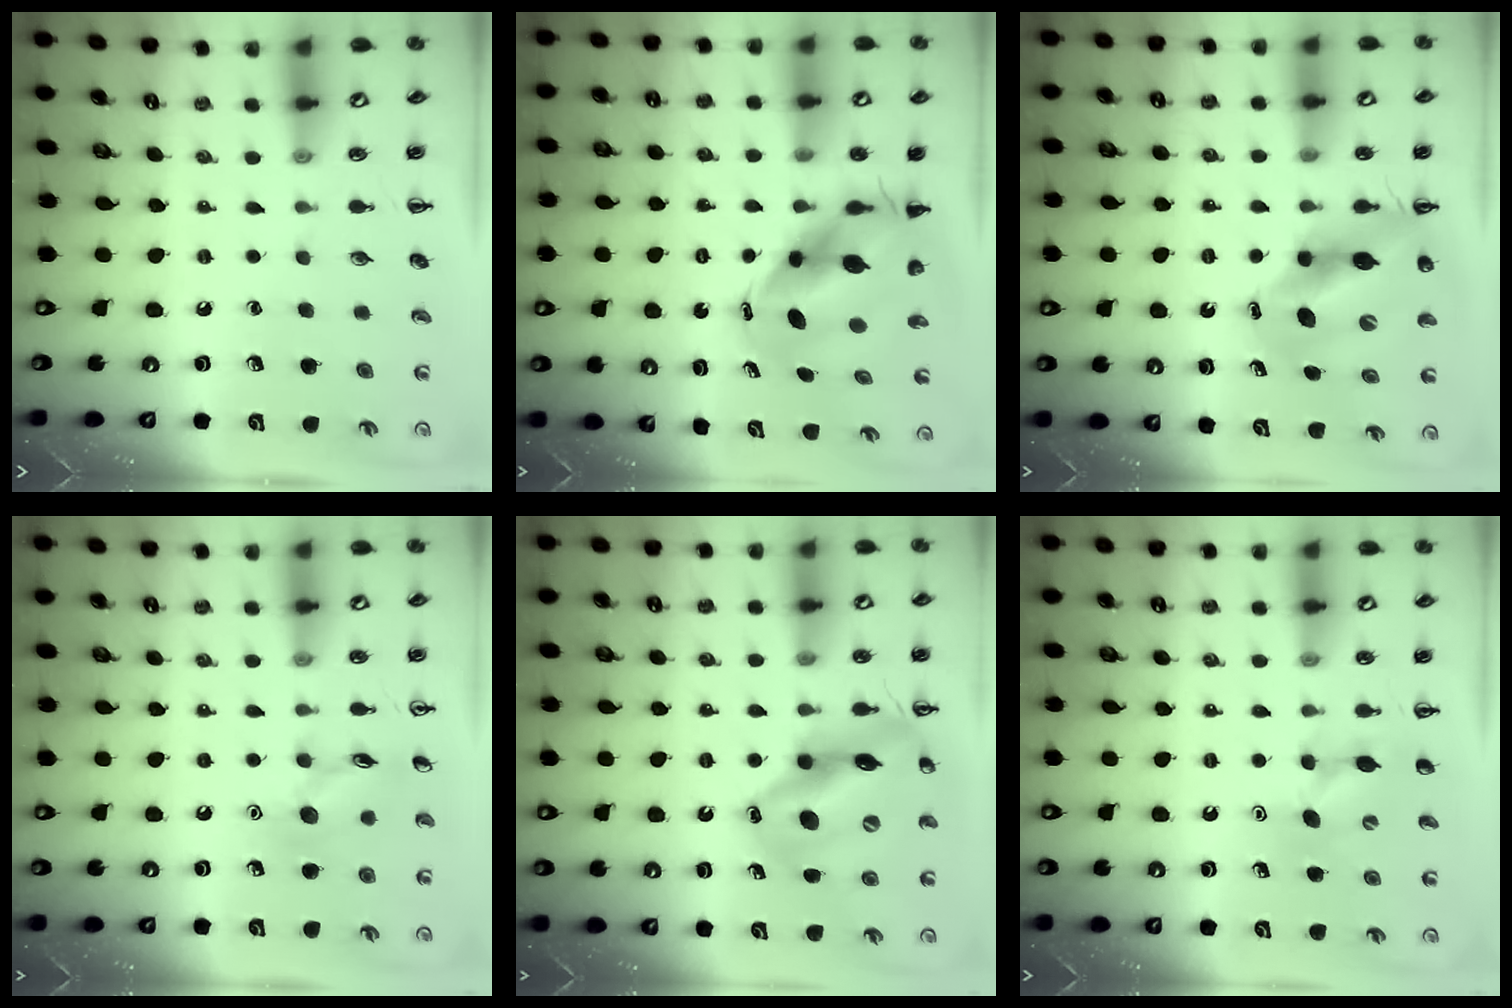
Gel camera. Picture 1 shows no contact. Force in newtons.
{"total": 7.2, "press": 7.0, "slide": 1.7}
{"total": 11.2, "press": 10.8, "slide": 3.2}
{"total": 9.3, "press": 9.3, "slide": 0.5}
{"total": 16.5, "press": 16.3, "slide": 2.7}
{"total": 6.8, "press": 6.7, "slide": 1.3}